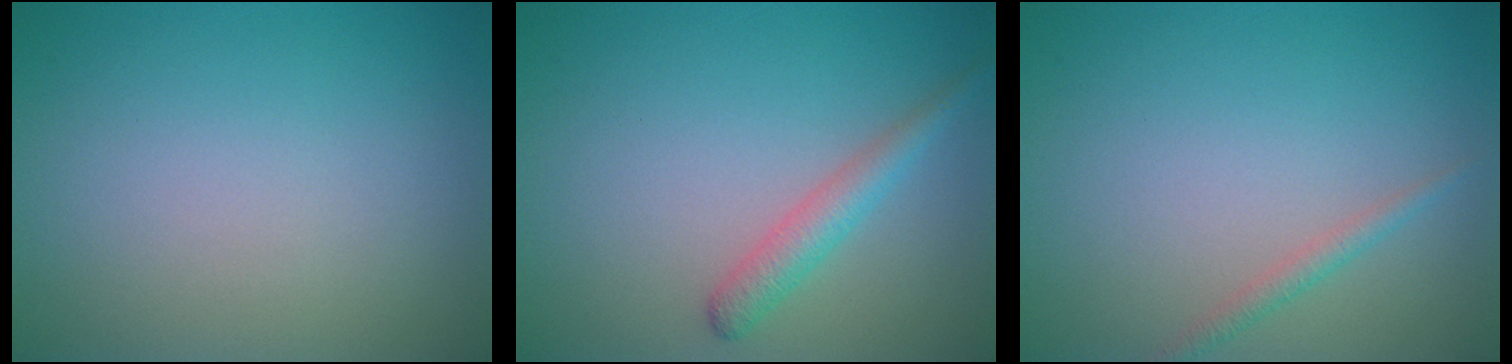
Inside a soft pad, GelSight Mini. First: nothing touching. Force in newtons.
{"total": 2.2, "press": 2.2, "slide": 0.1}
{"total": 1.1, "press": 1.1, "slide": 0.1}